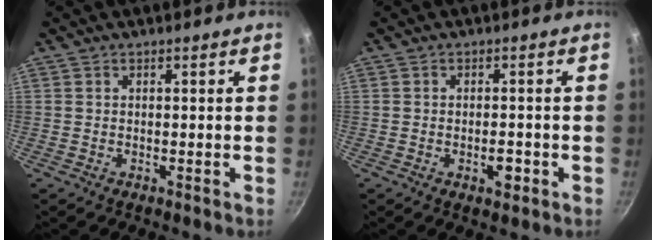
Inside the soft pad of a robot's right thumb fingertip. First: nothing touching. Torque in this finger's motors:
{"motor_torque": [-0.18, 0.16, -0.07, 0.03, 0.00]}